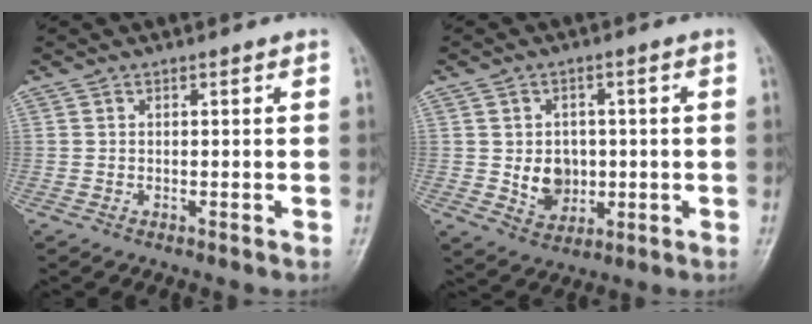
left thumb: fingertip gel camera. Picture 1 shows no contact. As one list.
[{"total": 7.1, "force": [-0.3, 5.9, 4.0], "torque": [-0.031, 0.000, 0.005]}]